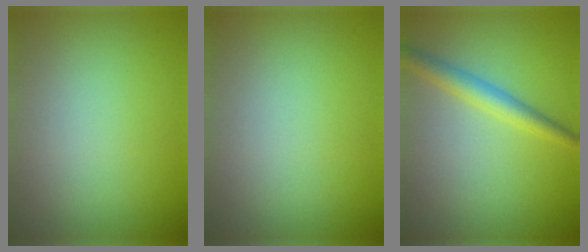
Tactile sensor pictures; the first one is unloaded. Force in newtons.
{"total": 0.0}
{"total": 2.7, "press": 2.7, "slide": 0.2}